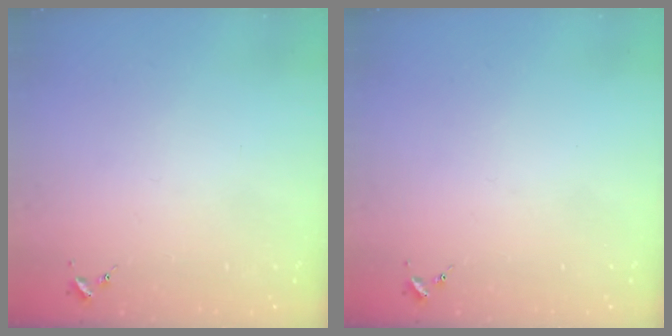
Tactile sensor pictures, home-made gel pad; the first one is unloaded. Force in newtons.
{"total": 0.0}